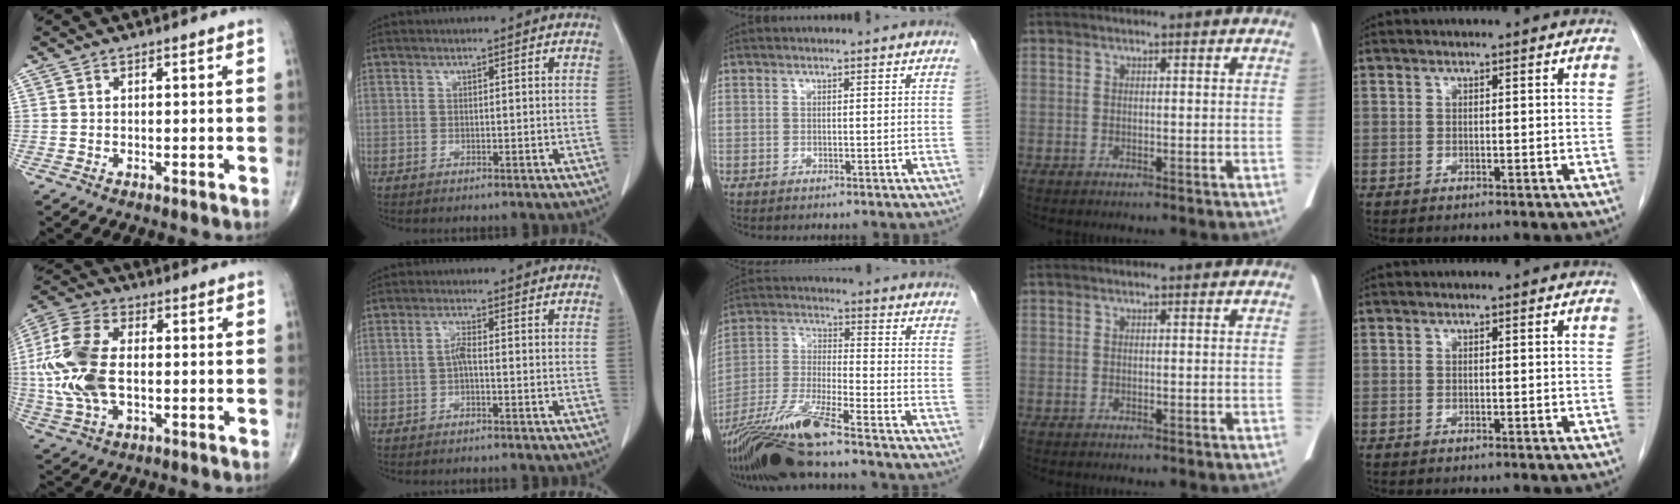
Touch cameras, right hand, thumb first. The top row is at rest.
{"thumb": {"total": 15.6, "force": [-0.5, 8.8, 12.8], "torque": [-0.296, 0.009, -0.011]}, "index": {"total": 1.9, "force": [-0.3, 0.3, 1.9], "torque": [-0.038, 0.003, -0.007]}, "middle": {"total": 12.8, "force": [-9.9, 0.3, 8.2], "torque": [-0.168, -0.022, -0.183]}}